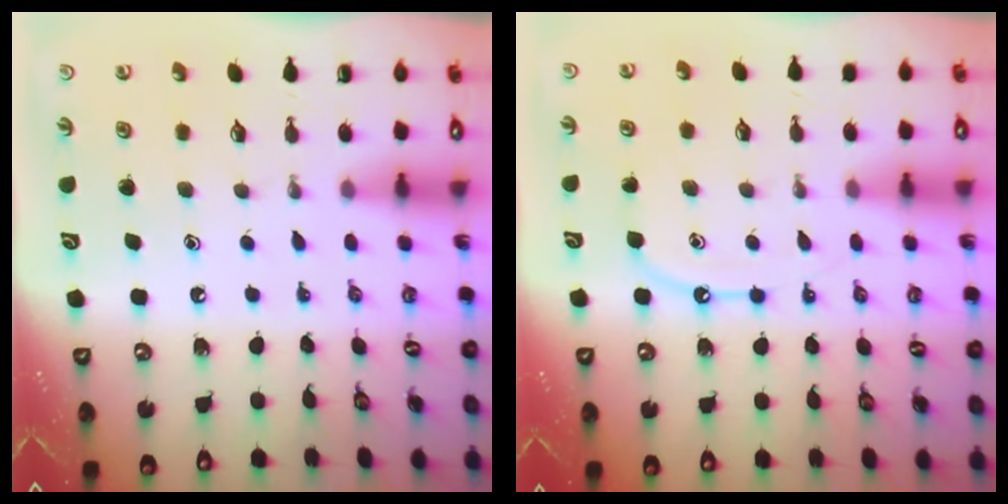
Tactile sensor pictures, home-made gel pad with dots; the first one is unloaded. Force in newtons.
{"total": 7.3, "press": 7.2, "slide": 0.8}